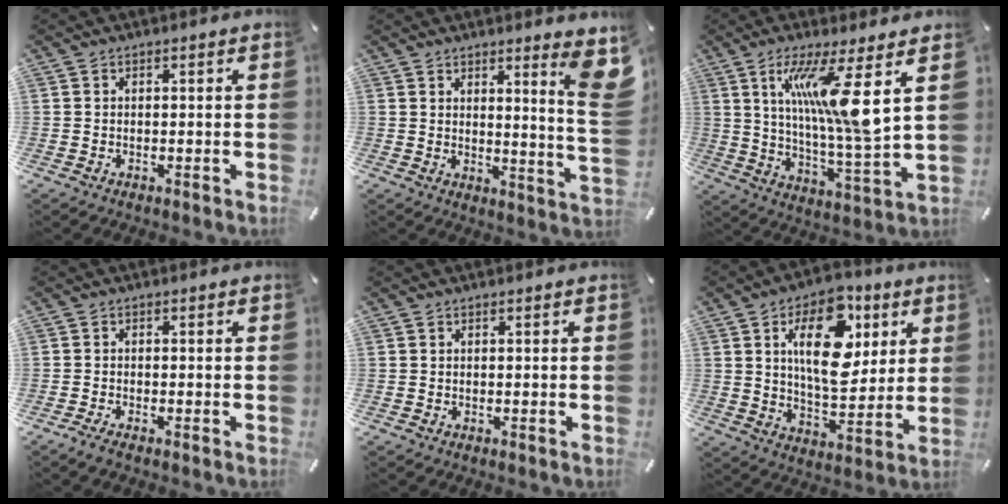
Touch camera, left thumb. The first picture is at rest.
{"total": 9.9, "force": [5.6, 0.8, 8.1], "torque": [-0.112, -0.047, 0.089]}
{"total": 16.1, "force": [6.3, 1.7, 14.8], "torque": [-0.279, -0.029, 0.088]}
{"total": 1.4, "force": [-0.9, 0.3, 1.1], "torque": [-0.020, -0.001, -0.015]}
{"total": 0.0}
{"total": 18.3, "force": [6.2, 10.6, 13.6], "torque": [-0.214, -0.012, 0.099]}